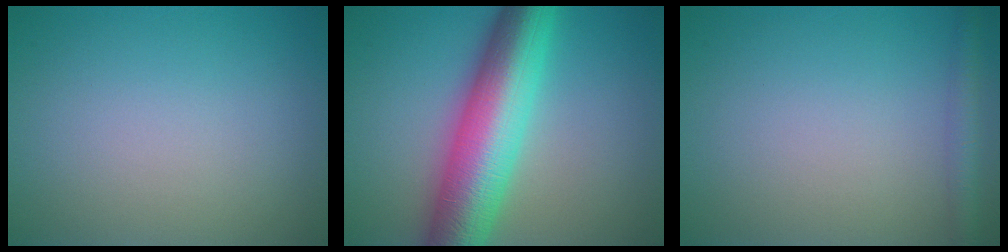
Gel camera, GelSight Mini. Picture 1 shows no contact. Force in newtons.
{"total": 10.8, "press": 10.8, "slide": 0.2}
{"total": 2.1, "press": 2.1, "slide": 0.1}